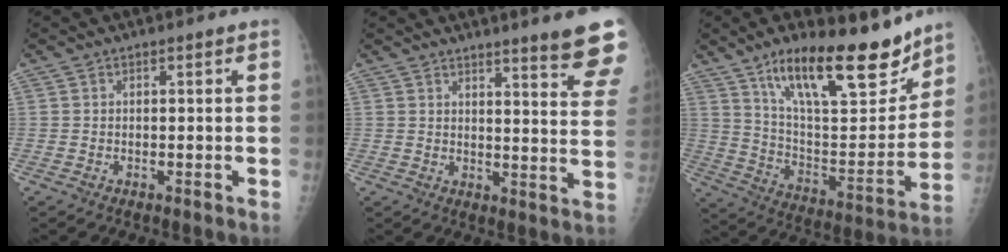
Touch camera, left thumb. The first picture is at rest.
{"total": 12.8, "force": [10.3, 0.6, 7.5], "torque": [-0.069, -0.075, 0.117]}
{"total": 24.3, "force": [16.5, 7.7, 16.1], "torque": [-0.213, -0.071, 0.277]}